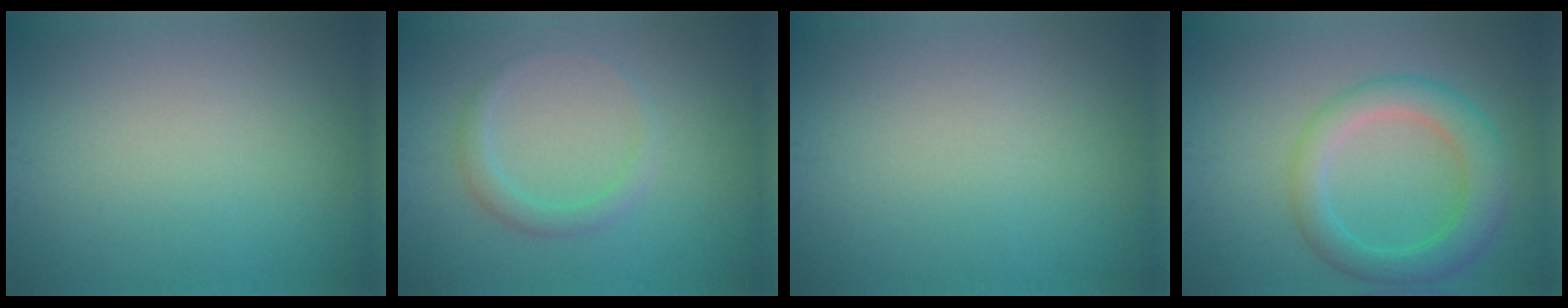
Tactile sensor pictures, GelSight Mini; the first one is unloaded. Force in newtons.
{"total": 1.8, "press": 1.8, "slide": 0.1}
{"total": 0.0}
{"total": 4.7, "press": 4.7, "slide": 0.1}